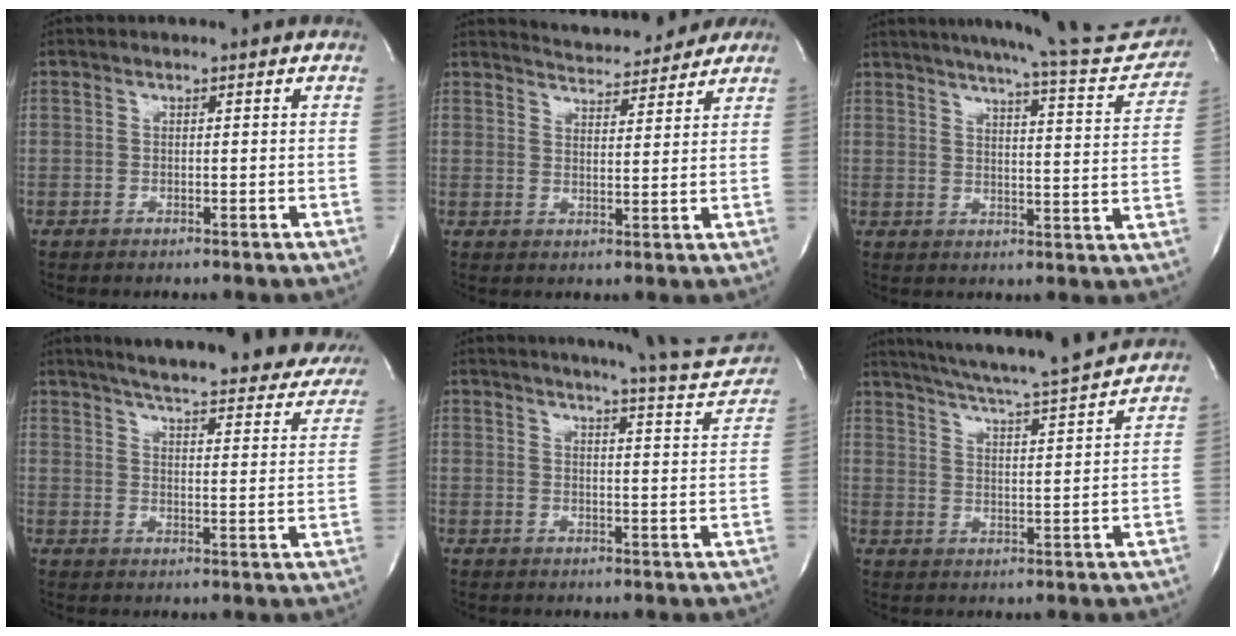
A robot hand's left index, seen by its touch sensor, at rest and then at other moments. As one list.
[{"total": 8.8, "force": [8.5, 1.5, 1.5], "torque": [-0.027, 0.006, 0.115]}, {"total": 18.2, "force": [16.8, 0.8, 6.9], "torque": [-0.096, -0.062, 0.199]}, {"total": 30.3, "force": [26.6, 5.6, 13.3], "torque": [-0.200, -0.055, 0.312]}, {"total": 13.0, "force": [12.2, 0.0, 4.4], "torque": [-0.060, -0.060, 0.134]}, {"total": 16.2, "force": [14.8, -0.5, 6.7], "torque": [-0.120, -0.021, 0.208]}]